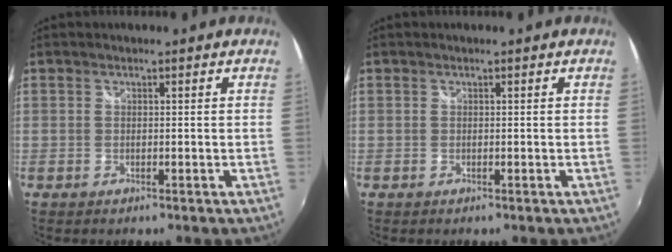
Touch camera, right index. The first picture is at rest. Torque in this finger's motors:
{"motor_torque": [-0.01, 0.01, 0.00, 0.00]}